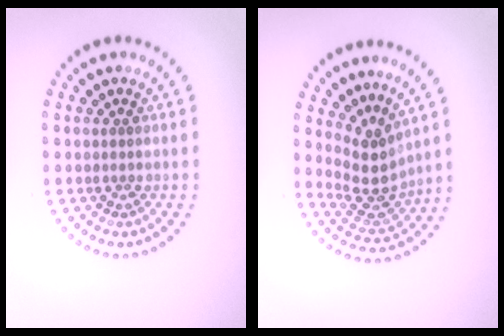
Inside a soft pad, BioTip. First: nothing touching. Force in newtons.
{"total": 3.5, "press": 2.6, "slide": 2.3}